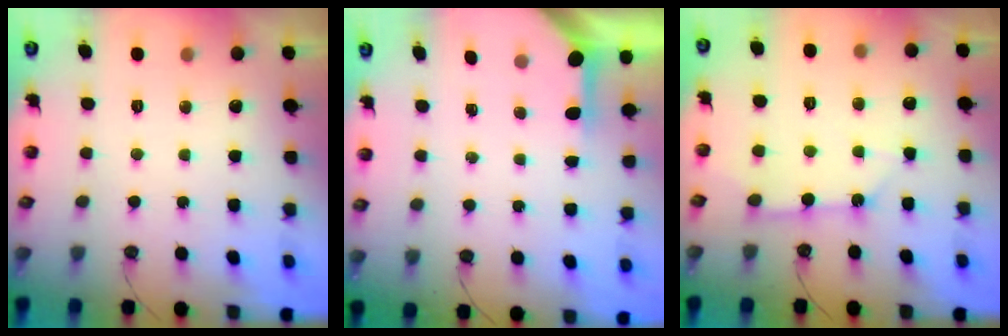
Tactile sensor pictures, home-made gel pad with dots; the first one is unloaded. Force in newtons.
{"total": 3.5, "press": 3.4, "slide": 0.4}
{"total": 6.1, "press": 6.0, "slide": 0.6}